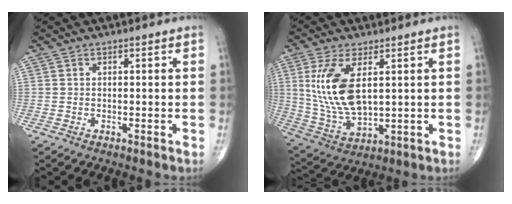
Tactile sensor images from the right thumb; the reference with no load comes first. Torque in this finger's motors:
{"motor_torque": [-0.45, 1.30, 1.17, 0.43, 0.17]}